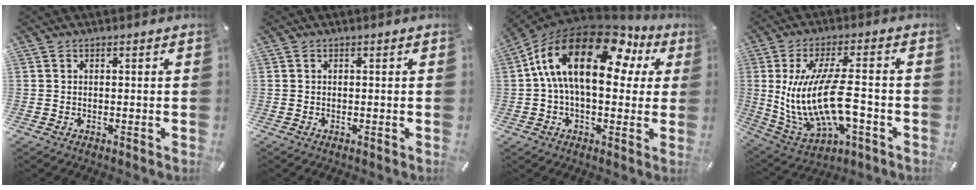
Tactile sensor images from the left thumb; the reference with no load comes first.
{"total": 0.0}
{"total": 21.6, "force": [6.3, 11.5, 17.2], "torque": [-0.325, -0.025, 0.101]}
{"total": 17.2, "force": [-1.2, 6.9, 15.8], "torque": [-0.335, -0.009, -0.020]}